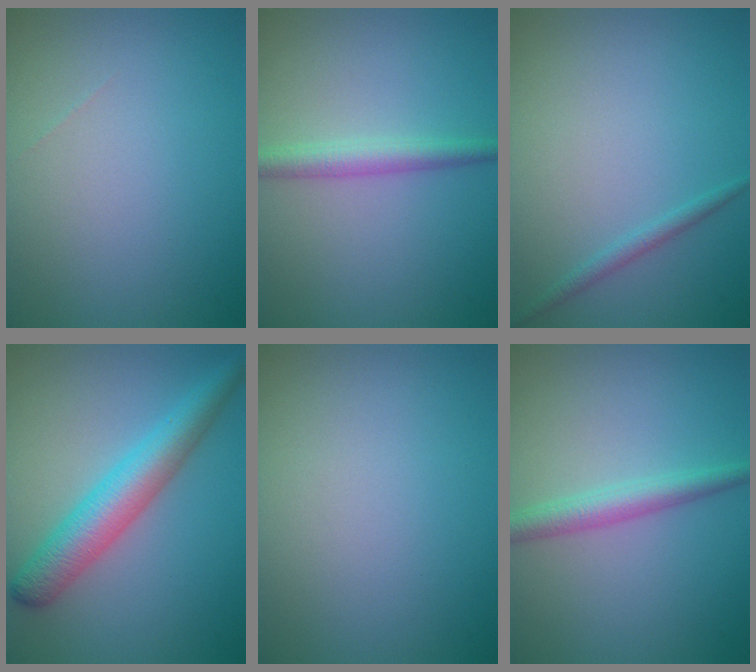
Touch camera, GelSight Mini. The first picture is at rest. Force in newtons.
{"total": 2.5, "press": 2.5, "slide": 0.0}
{"total": 1.1, "press": 1.1, "slide": 0.1}
{"total": 5.1, "press": 5.1, "slide": 0.1}
{"total": 0.0}
{"total": 2.7, "press": 2.7, "slide": 0.0}